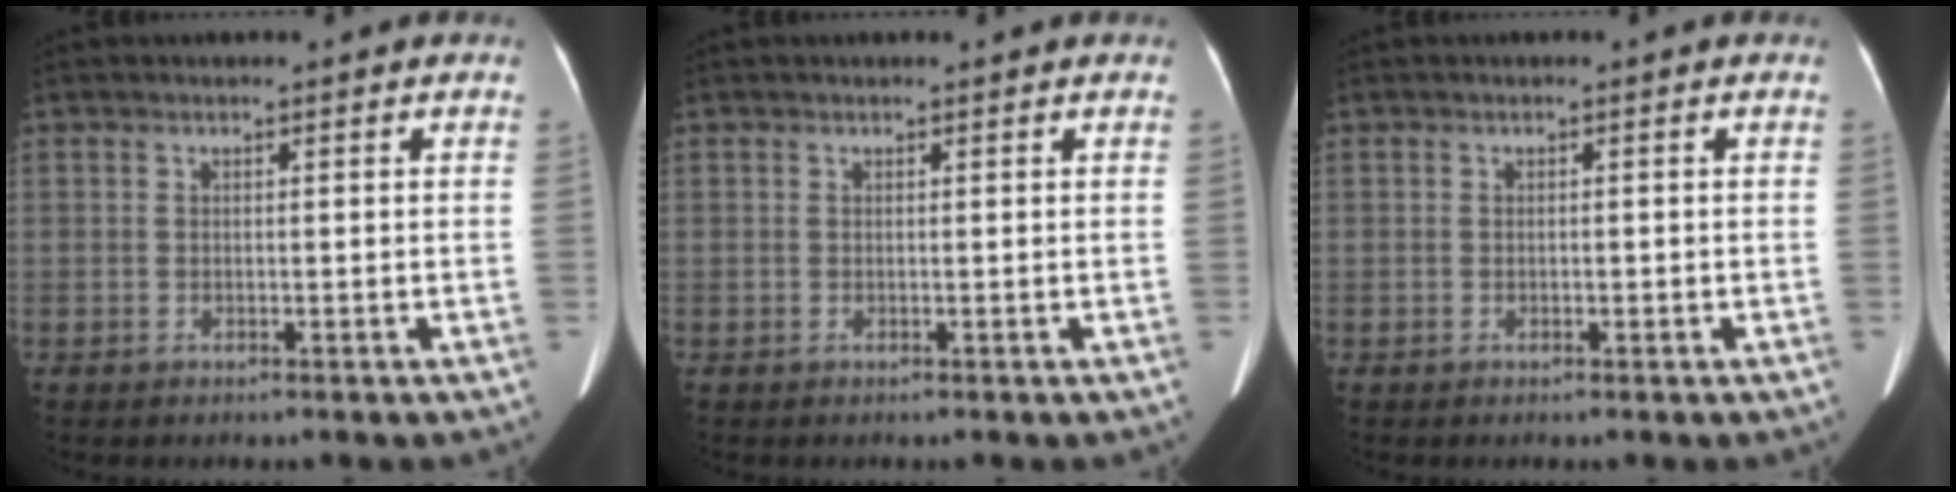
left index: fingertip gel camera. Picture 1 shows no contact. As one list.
[{"total": 0.0}, {"total": 0.5, "force": [-0.2, 0.3, 0.4], "torque": [-0.005, 0.001, -0.003]}]